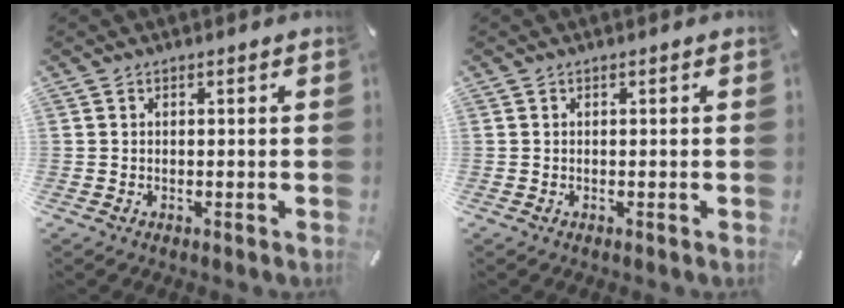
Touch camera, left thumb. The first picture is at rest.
{"total": 0.0}